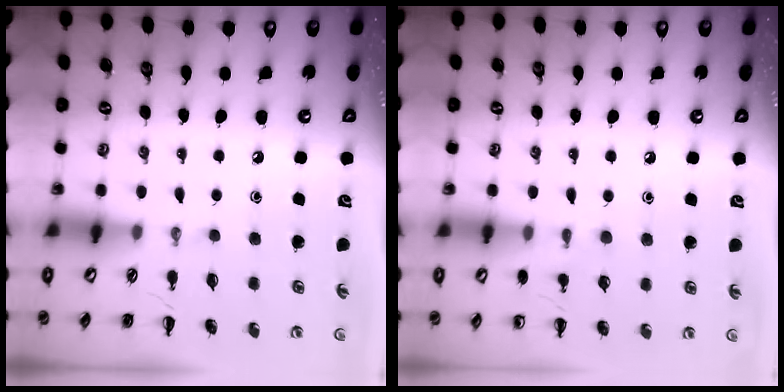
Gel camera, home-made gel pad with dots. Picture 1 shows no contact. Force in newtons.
{"total": 5.5, "press": 5.1, "slide": 1.8}